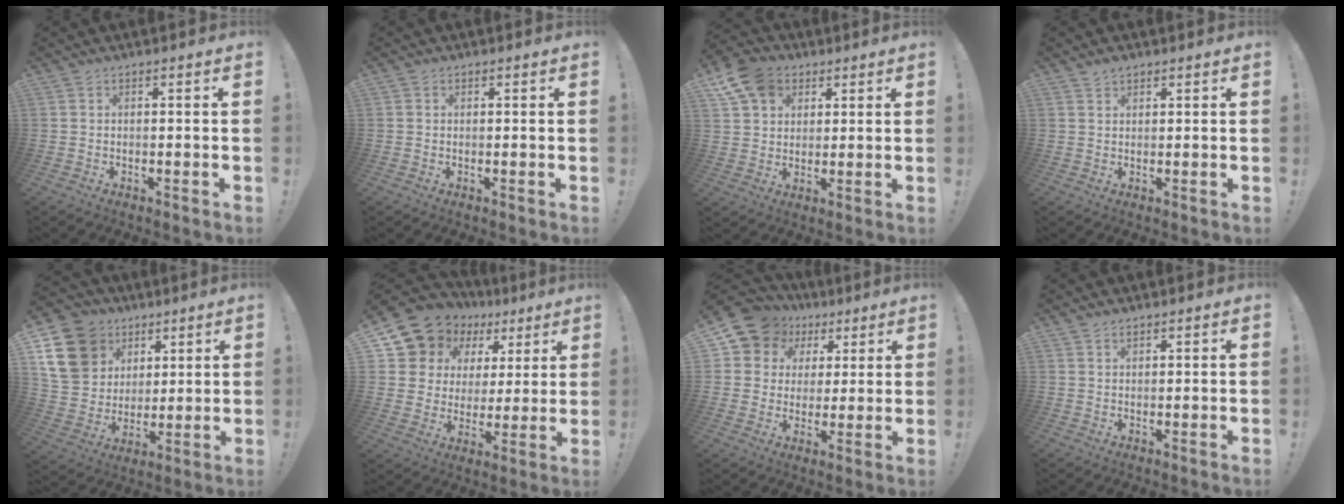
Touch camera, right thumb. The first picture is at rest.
{"total": 0.6, "force": [0.3, 0.5, 0.1], "torque": [0.001, -0.001, 0.006]}
{"total": 11.2, "force": [5.6, 8.6, 4.6], "torque": [-0.083, -0.018, 0.115]}
{"total": 2.0, "force": [1.6, 1.0, 0.6], "torque": [-0.007, -0.007, 0.030]}
{"total": 17.6, "force": [6.9, 14.5, 7.1], "torque": [-0.112, -0.027, 0.153]}
{"total": 12.1, "force": [8.6, 8.0, 2.7], "torque": [-0.064, -0.065, 0.172]}
{"total": 9.9, "force": [4.9, 8.4, 1.9], "torque": [-0.038, -0.036, 0.103]}
{"total": 1.3, "force": [1.1, 0.6, 0.2], "torque": [0.008, -0.010, 0.019]}